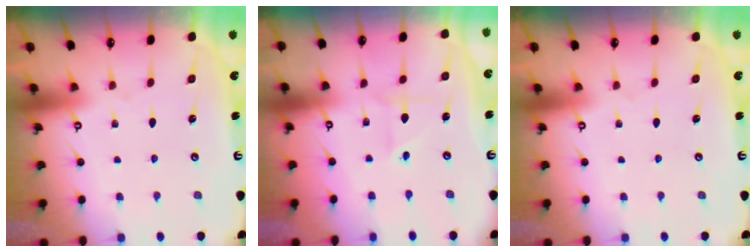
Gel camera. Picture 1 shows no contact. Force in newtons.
{"total": 3.0, "press": 2.8, "slide": 1.0}
{"total": 0.0}